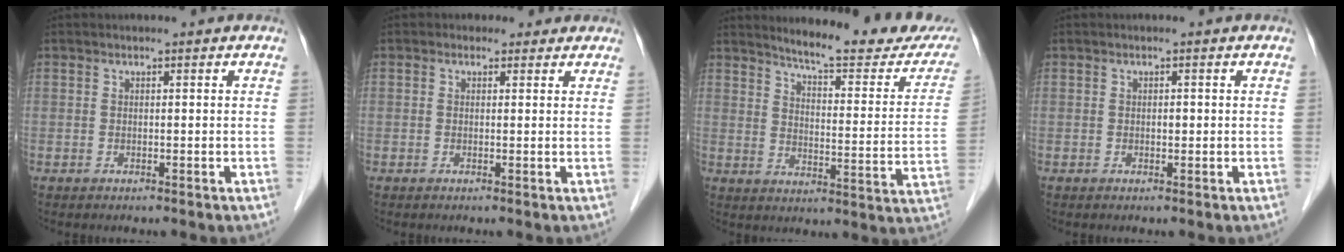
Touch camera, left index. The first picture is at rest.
{"total": 2.1, "force": [1.3, 1.7, 0.1], "torque": [0.007, 0.008, 0.010]}
{"total": 18.8, "force": [17.1, 2.1, 7.5], "torque": [-0.093, -0.068, 0.202]}
{"total": 0.6, "force": [0.0, 0.3, 0.5], "torque": [-0.008, 0.001, -0.002]}